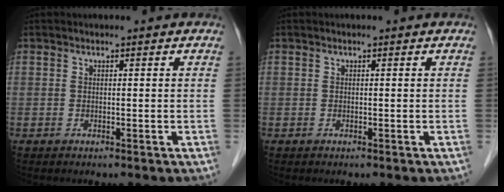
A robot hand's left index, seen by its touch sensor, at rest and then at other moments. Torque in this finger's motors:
{"motor_torque": [0.00, 0.00, 0.00, 0.01]}